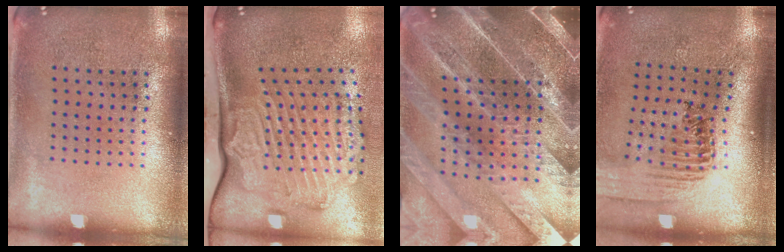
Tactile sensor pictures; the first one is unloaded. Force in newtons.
{"total": 3.6, "press": 2.4, "slide": 2.6}
{"total": 5.3, "press": 4.5, "slide": 2.8}
{"total": 1.5, "press": 1.4, "slide": 0.3}